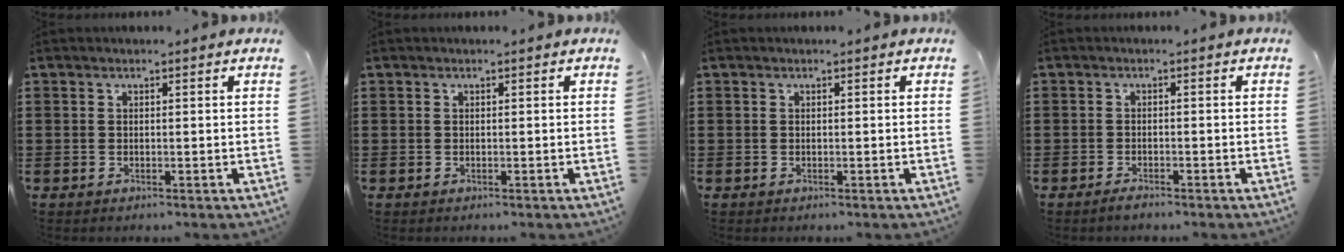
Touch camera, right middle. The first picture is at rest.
{"total": 0.0}
{"total": 0.0}
{"total": 1.2, "force": [-1.0, 0.3, 0.4], "torque": [-0.011, -0.004, -0.020]}